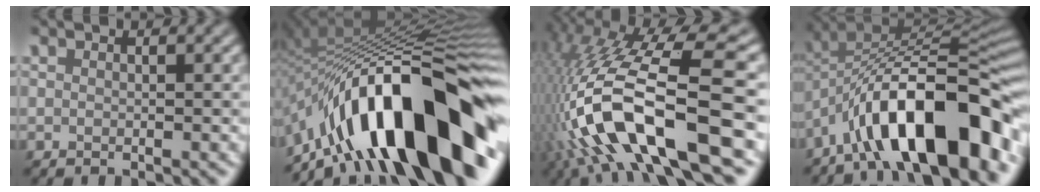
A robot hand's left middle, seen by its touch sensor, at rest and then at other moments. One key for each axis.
{"total": 16.6, "fx": -7.8, "fy": 6.0, "fz": 13.3, "tx": -0.194, "ty": 0.034, "tz": -0.145}
{"total": 15.3, "fx": -4.6, "fy": 4.6, "fz": 13.9, "tx": -0.276, "ty": 0.019, "tz": -0.071}
{"total": 13.8, "fx": -7.1, "fy": 4.8, "fz": 10.9, "tx": -0.156, "ty": 0.014, "tz": -0.122}